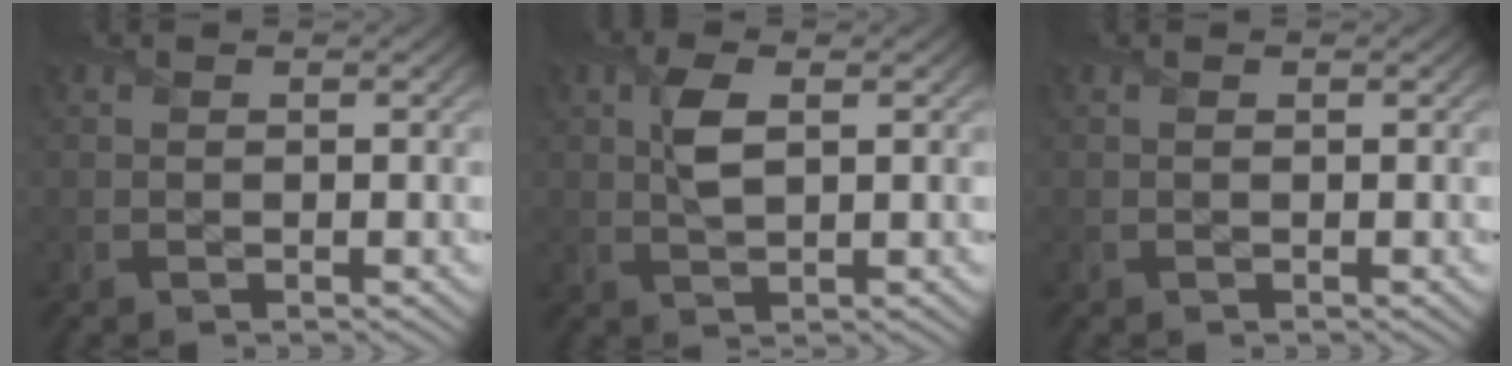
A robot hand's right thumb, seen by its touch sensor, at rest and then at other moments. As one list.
[{"total": 3.3, "force": [0.9, 1.4, 2.9], "torque": [-0.065, 0.002, 0.019]}, {"total": 0.0}]